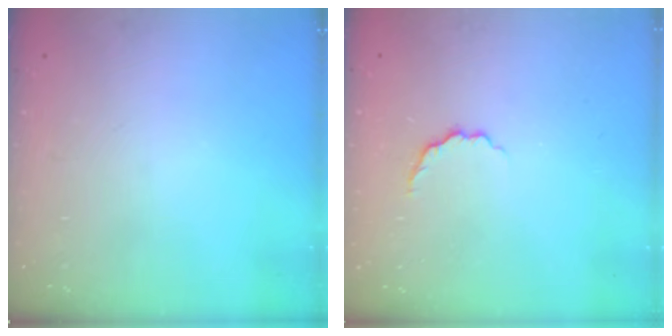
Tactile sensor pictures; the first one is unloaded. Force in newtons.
{"total": 3.4, "press": 3.3, "slide": 0.8}